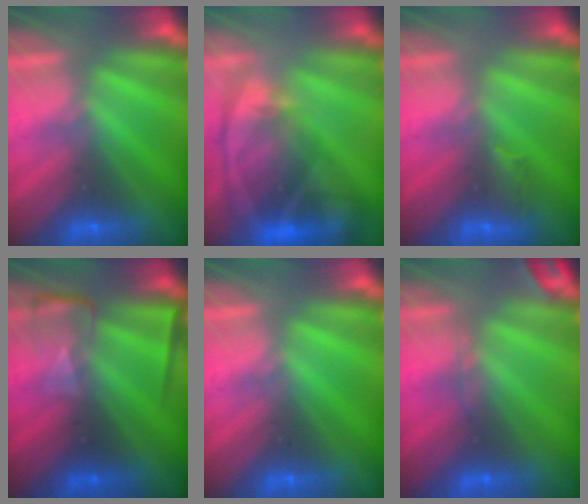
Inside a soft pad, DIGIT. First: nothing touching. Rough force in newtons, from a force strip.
{"total": 10.6}
{"total": 3.1}
{"total": 2.2}
{"total": 0.0}
{"total": 2.8}